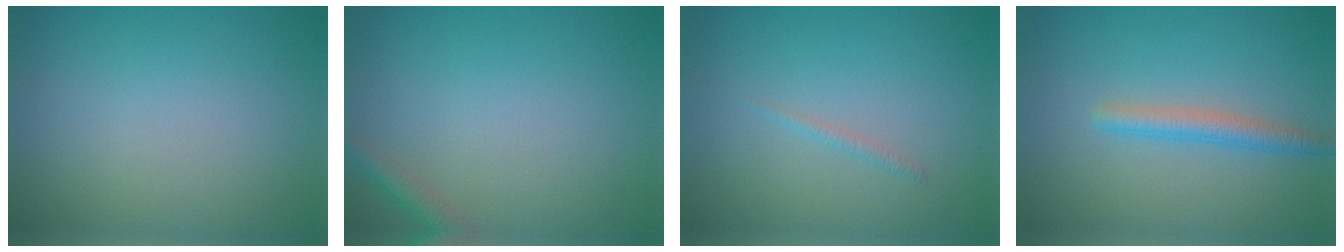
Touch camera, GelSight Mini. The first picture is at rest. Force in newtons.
{"total": 1.6, "press": 1.6, "slide": 0.1}
{"total": 0.5, "press": 0.5, "slide": 0.1}
{"total": 2.3, "press": 2.3, "slide": 0.1}